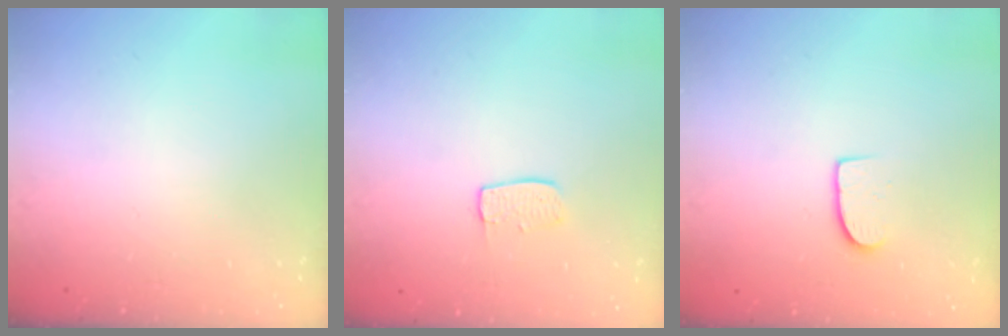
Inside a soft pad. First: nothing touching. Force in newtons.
{"total": 6.7, "press": 6.6, "slide": 0.4}
{"total": 7.3, "press": 7.3, "slide": 0.6}